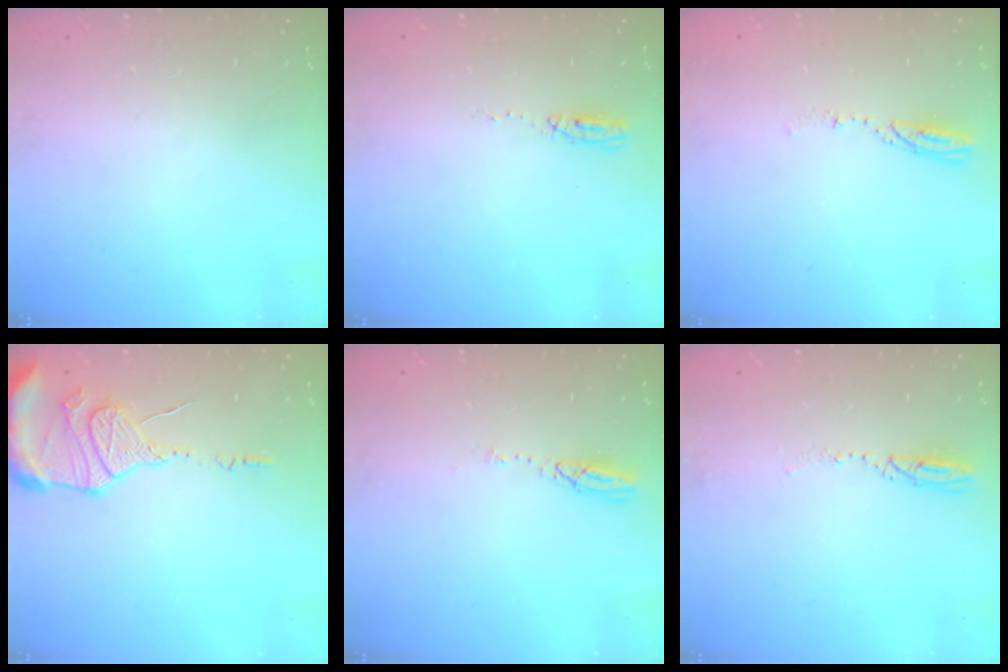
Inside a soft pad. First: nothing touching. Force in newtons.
{"total": 4.0, "press": 3.9, "slide": 1.2}
{"total": 3.9, "press": 3.9, "slide": 0.4}
{"total": 13.5, "press": 13.4, "slide": 1.7}
{"total": 3.6, "press": 3.6, "slide": 0.2}
{"total": 3.3, "press": 3.2, "slide": 0.8}